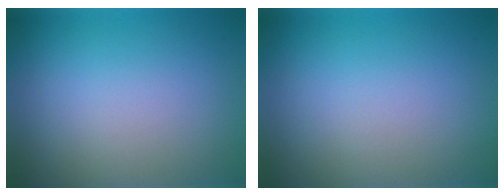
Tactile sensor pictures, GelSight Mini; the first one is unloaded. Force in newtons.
{"total": 0.0}